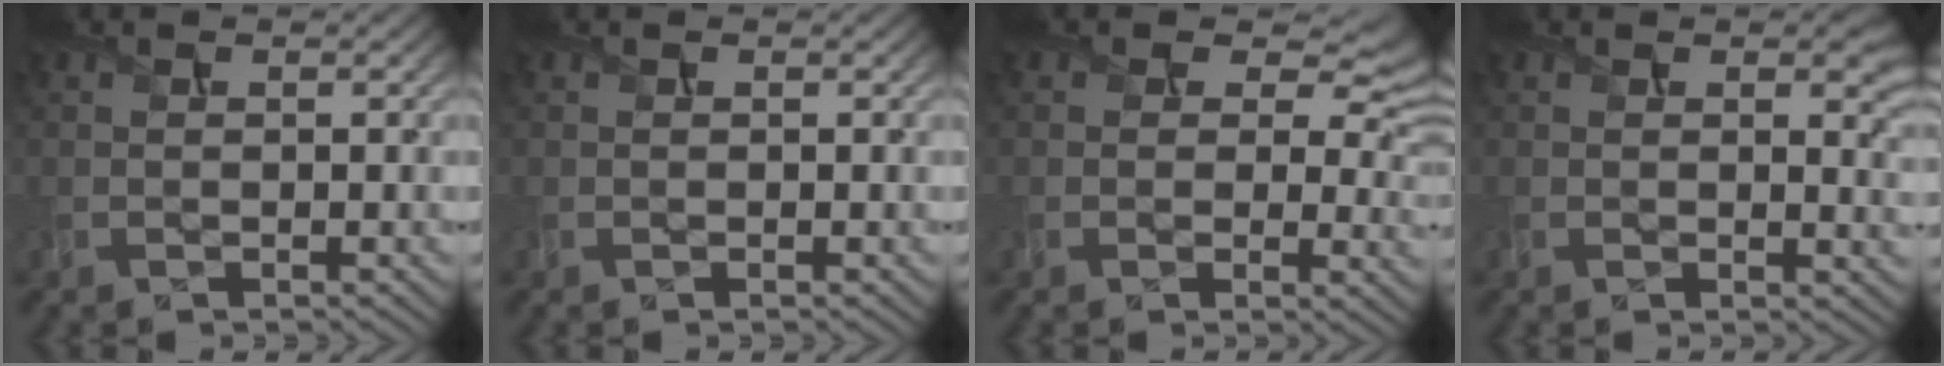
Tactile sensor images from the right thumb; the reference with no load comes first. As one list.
[{"total": 0.0}, {"total": 7.8, "force": [2.8, 5.3, 5.1], "torque": [-0.076, -0.010, 0.043]}, {"total": 5.2, "force": [1.5, 2.0, 4.6], "torque": [-0.070, -0.008, 0.027]}]